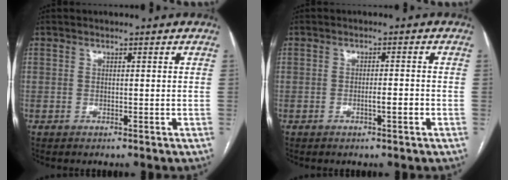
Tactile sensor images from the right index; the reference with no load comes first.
{"total": 2.2, "force": [-0.9, 0.2, 2.0], "torque": [-0.033, 0.000, -0.015]}